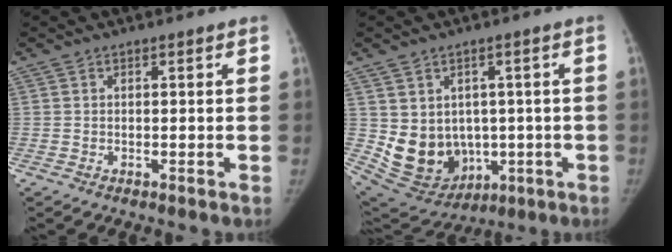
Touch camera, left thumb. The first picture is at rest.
{"total": 12.8, "force": [-0.8, 10.8, 6.8], "torque": [-0.084, 0.005, 0.025]}